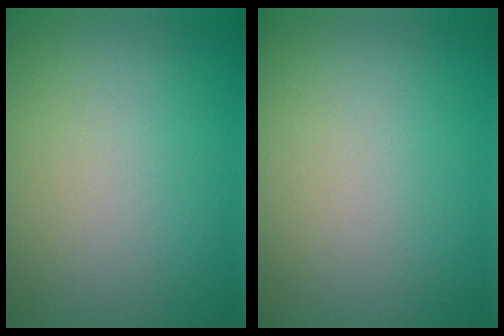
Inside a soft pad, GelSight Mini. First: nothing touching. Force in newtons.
{"total": 0.0}